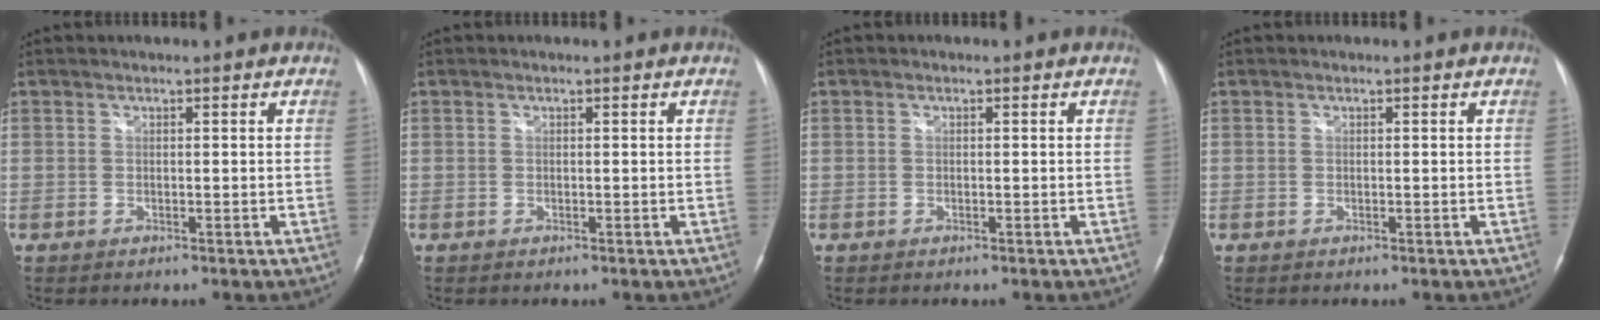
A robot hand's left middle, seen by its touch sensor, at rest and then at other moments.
{"total": 0.0}
{"total": 0.0}
{"total": 0.0}